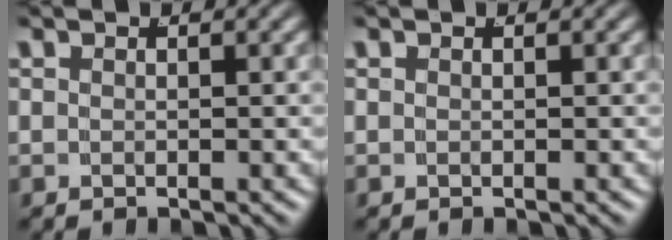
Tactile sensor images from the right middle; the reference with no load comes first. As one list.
[{"total": 0.0}]